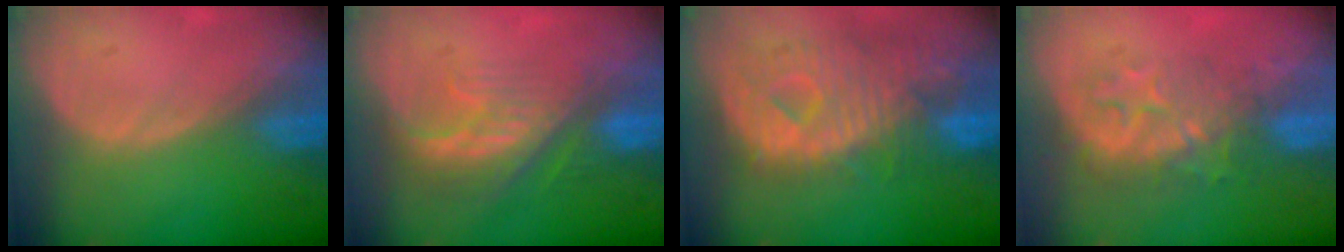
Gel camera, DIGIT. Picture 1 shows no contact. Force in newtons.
{"total": 8.3, "press": 7.5, "slide": 3.7}
{"total": 11.8, "press": 10.2, "slide": 6.0}
{"total": 7.9, "press": 7.8, "slide": 1.6}